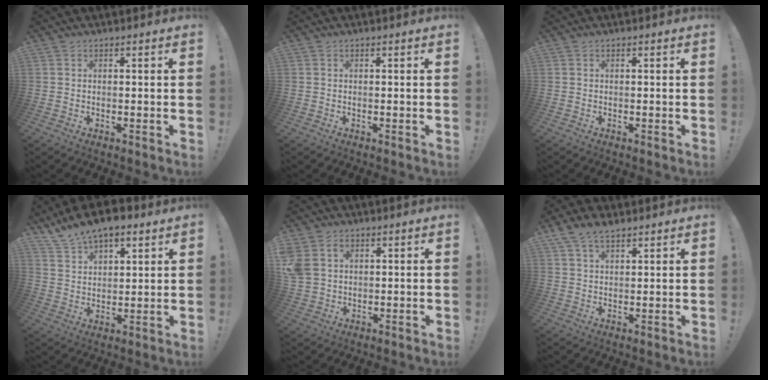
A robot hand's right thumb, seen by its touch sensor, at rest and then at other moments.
{"total": 0.0}
{"total": 0.0}
{"total": 9.2, "force": [7.4, 4.2, 3.6], "torque": [-0.071, -0.043, 0.142]}
{"total": 6.6, "force": [2.3, 5.3, 3.2], "torque": [-0.067, -0.003, 0.047]}
{"total": 5.8, "force": [4.2, 2.7, 2.9], "torque": [-0.050, -0.017, 0.080]}